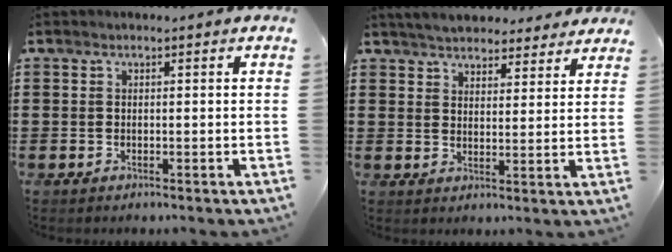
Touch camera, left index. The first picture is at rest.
{"total": 4.7, "force": [4.6, 0.9, 0.6], "torque": [-0.029, -0.014, 0.084]}